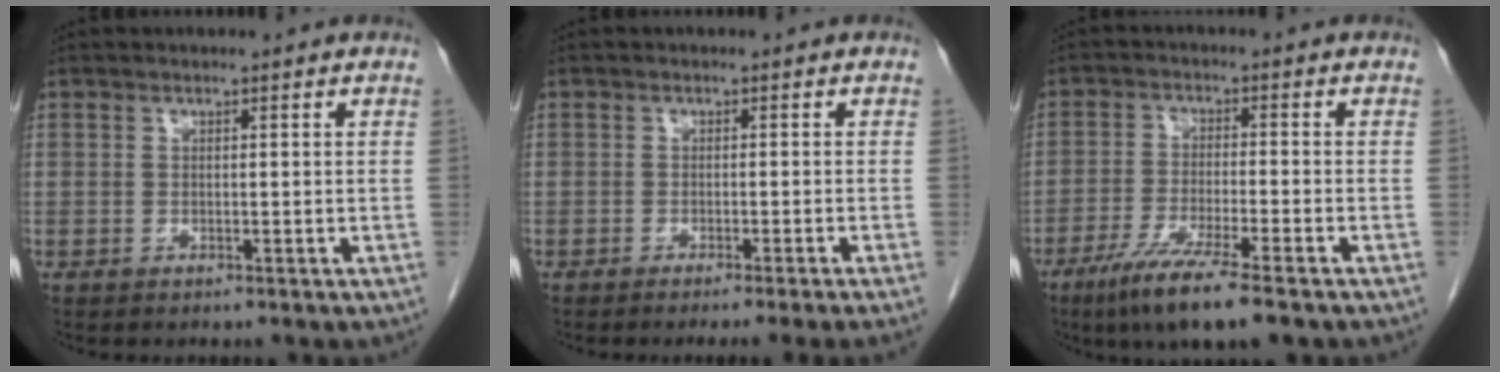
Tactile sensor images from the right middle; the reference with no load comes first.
{"total": 5.2, "force": [-4.1, -1.7, 2.8], "torque": [-0.012, -0.005, -0.055]}
{"total": 9.8, "force": [-6.6, 0.2, 7.3], "torque": [-0.131, -0.028, -0.110]}